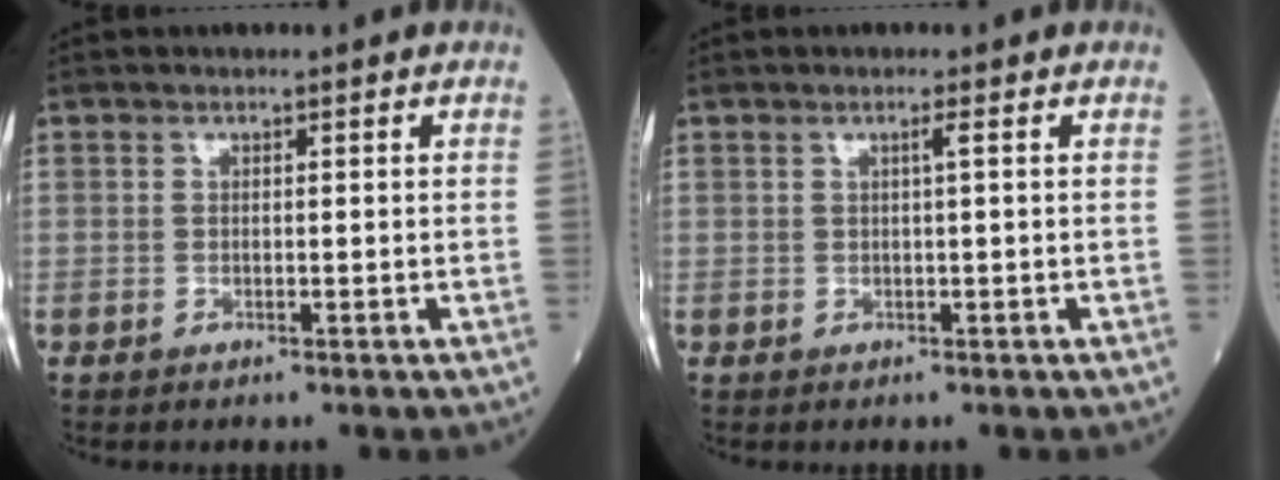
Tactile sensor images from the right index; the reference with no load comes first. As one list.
[{"total": 0.9, "force": [0.2, -0.3, 0.8], "torque": [-0.017, 0.000, 0.005]}]